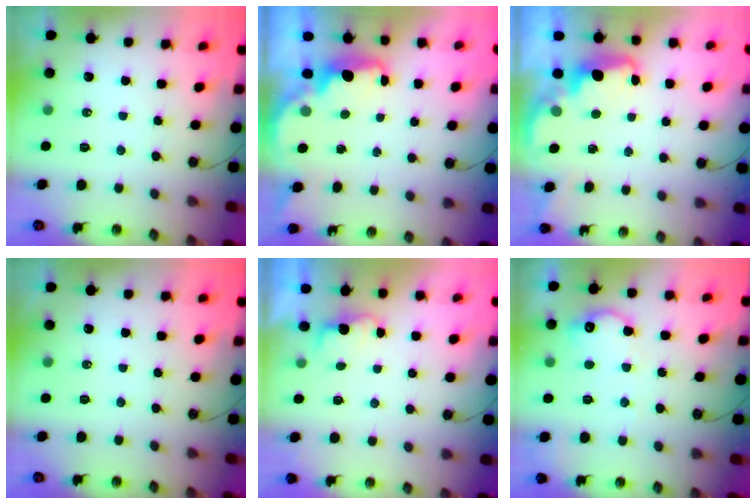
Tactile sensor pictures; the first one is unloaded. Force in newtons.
{"total": 2.4, "press": 2.3, "slide": 0.8}
{"total": 2.1, "press": 2.0, "slide": 0.6}
{"total": 0.0}
{"total": 1.4, "press": 1.2, "slide": 0.7}
{"total": 11.3, "press": 11.3, "slide": 0.4}